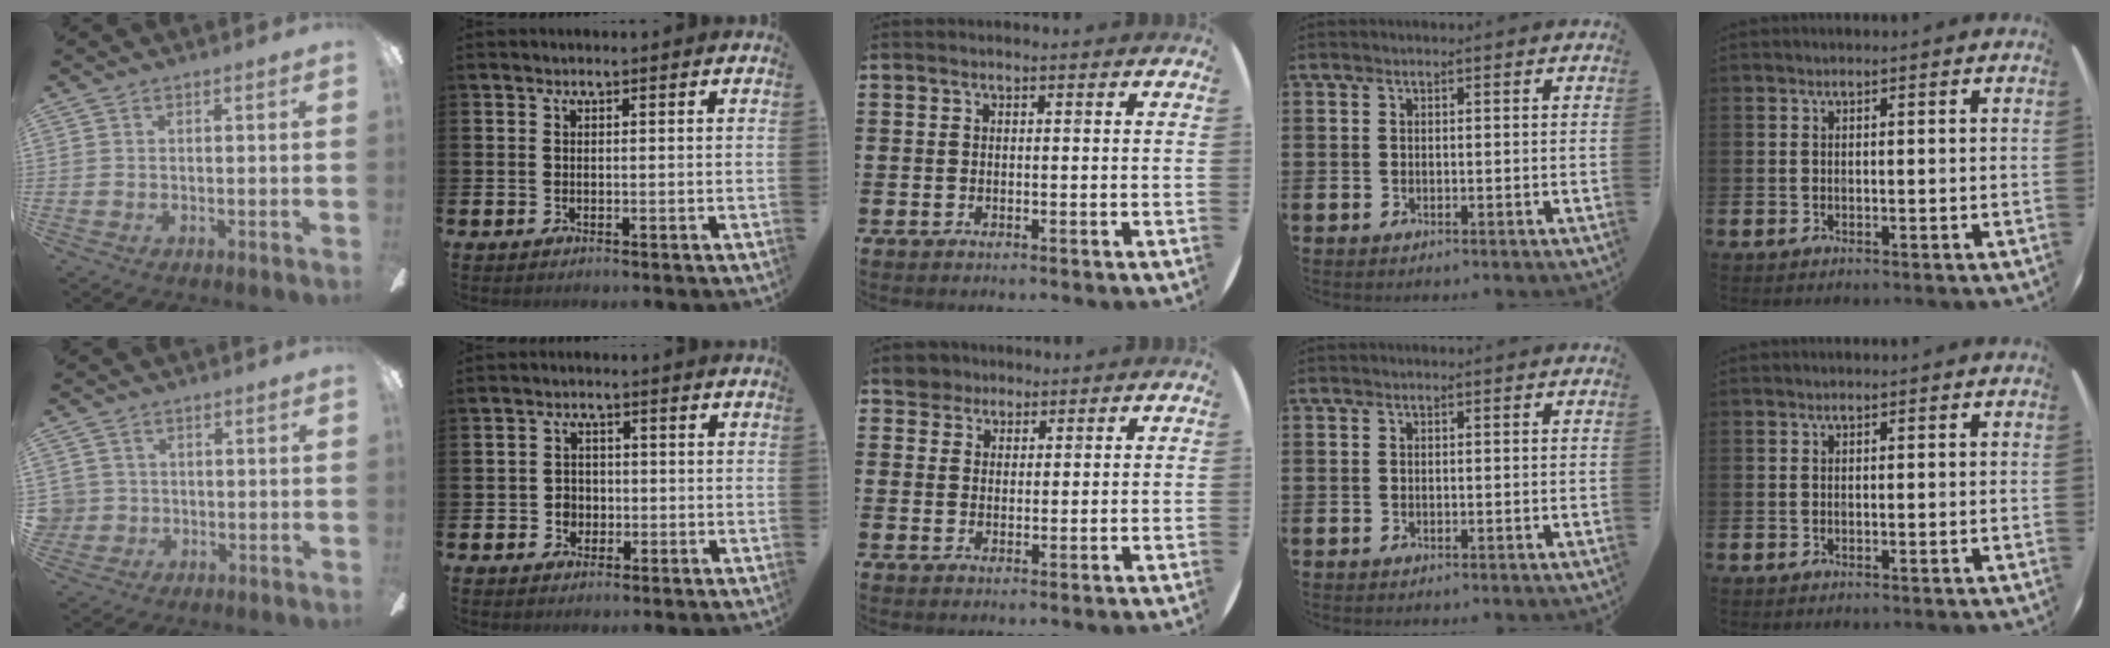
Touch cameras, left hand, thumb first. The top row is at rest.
{"thumb": {"total": 4.1, "force": [0.4, 4.0, 0.4], "torque": [-0.026, 0.010, 0.008]}, "index": {"total": 2.3, "force": [-0.6, 2.2, 0.5], "torque": [-0.003, 0.002, -0.019]}, "middle": {"total": 3.3, "force": [2.8, 1.7, 0.0], "torque": [-0.002, 0.002, 0.054]}}